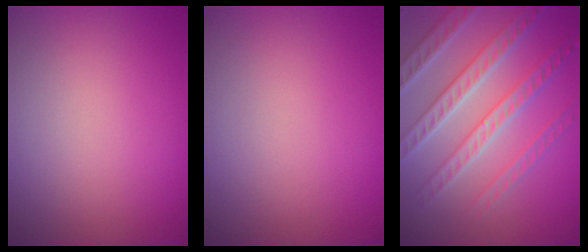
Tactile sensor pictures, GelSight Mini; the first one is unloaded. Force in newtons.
{"total": 0.0}
{"total": 6.9, "press": 5.3, "slide": 4.4}